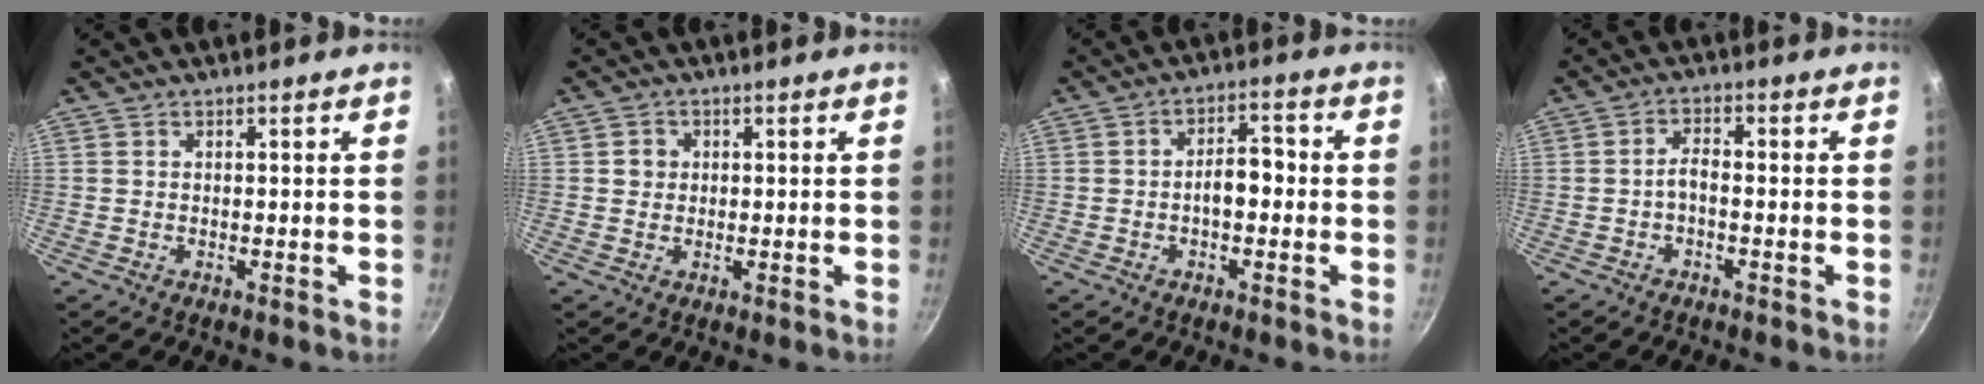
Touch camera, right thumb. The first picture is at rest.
{"total": 2.2, "force": [0.4, 2.1, 0.7], "torque": [-0.001, 0.002, 0.005]}
{"total": 5.4, "force": [-0.8, 3.0, 4.4], "torque": [-0.056, 0.023, -0.019]}
{"total": 2.8, "force": [-0.8, 1.3, 2.3], "torque": [-0.040, 0.017, -0.019]}